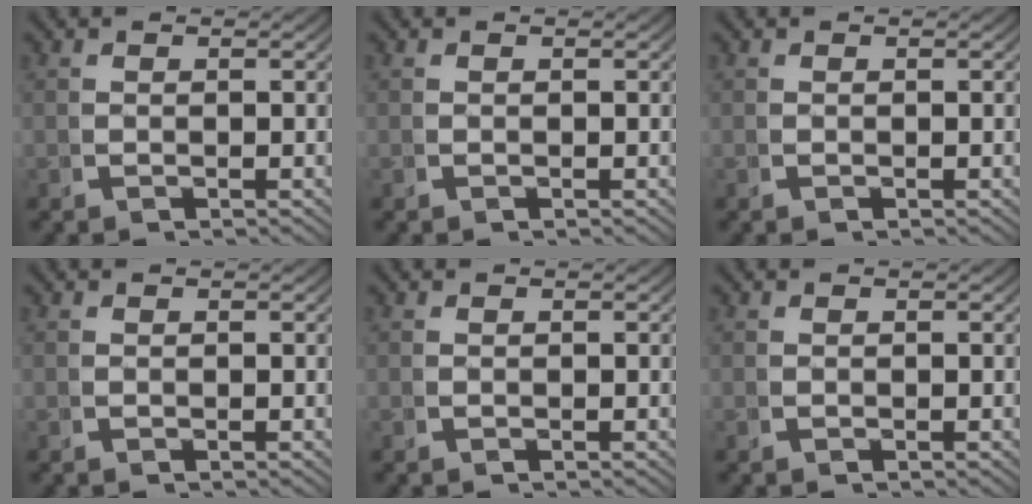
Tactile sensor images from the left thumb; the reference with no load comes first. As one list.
[{"total": 0.0}, {"total": 0.0}, {"total": 0.0}, {"total": 0.0}, {"total": 0.0}]